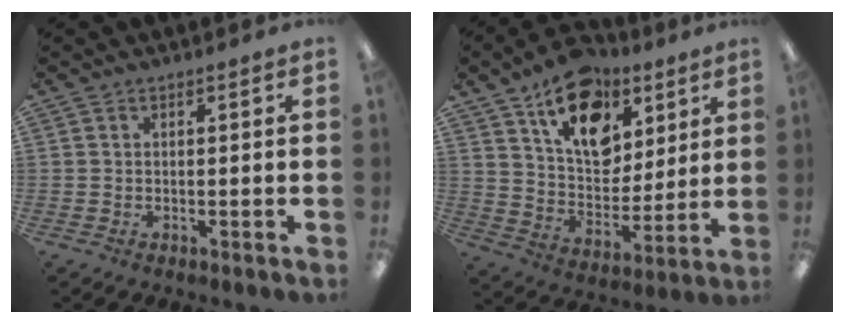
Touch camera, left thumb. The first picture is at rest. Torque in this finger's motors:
{"motor_torque": [0.37, 0.63, 1.34, -1.43, 0.12]}